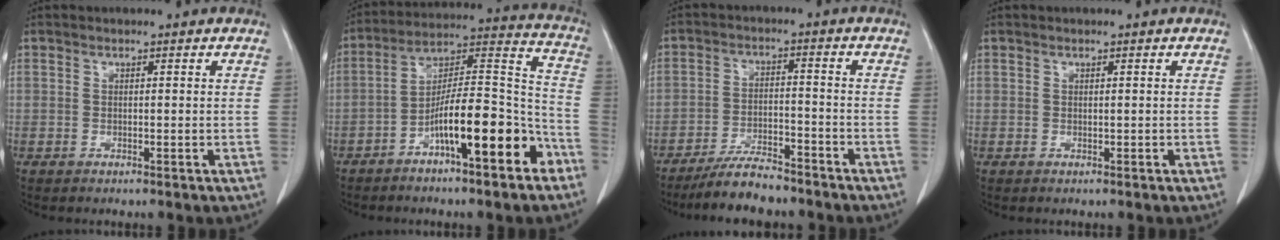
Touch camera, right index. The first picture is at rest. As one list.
[{"total": 15.4, "force": [-7.9, 2.8, 12.9], "torque": [-0.202, 0.025, -0.125]}, {"total": 7.5, "force": [-6.6, 1.6, 3.1], "torque": [-0.055, -0.011, -0.117]}, {"total": 0.0}]